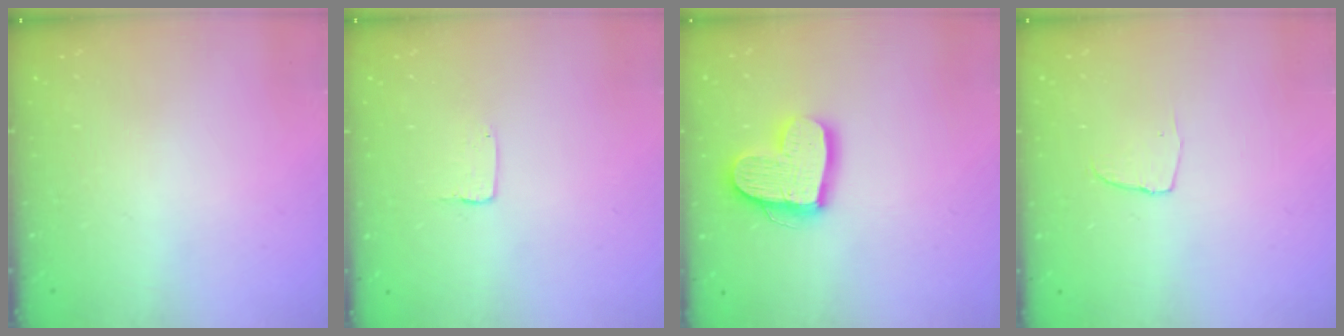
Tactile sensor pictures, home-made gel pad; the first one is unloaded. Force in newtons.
{"total": 2.0, "press": 2.0, "slide": 0.2}
{"total": 16.5, "press": 16.5, "slide": 1.6}
{"total": 4.3, "press": 4.3, "slide": 0.3}